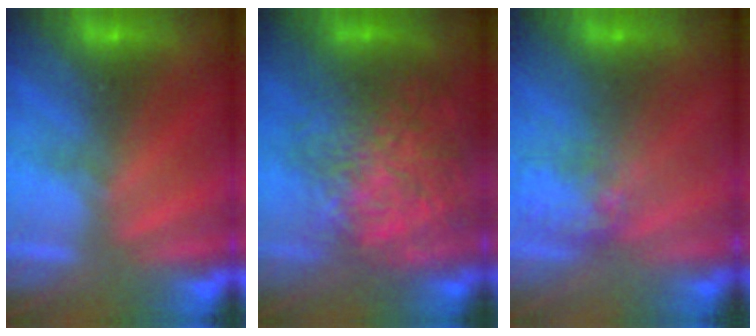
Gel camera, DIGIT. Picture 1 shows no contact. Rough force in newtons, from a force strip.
{"total": 10.1}
{"total": 4.5}